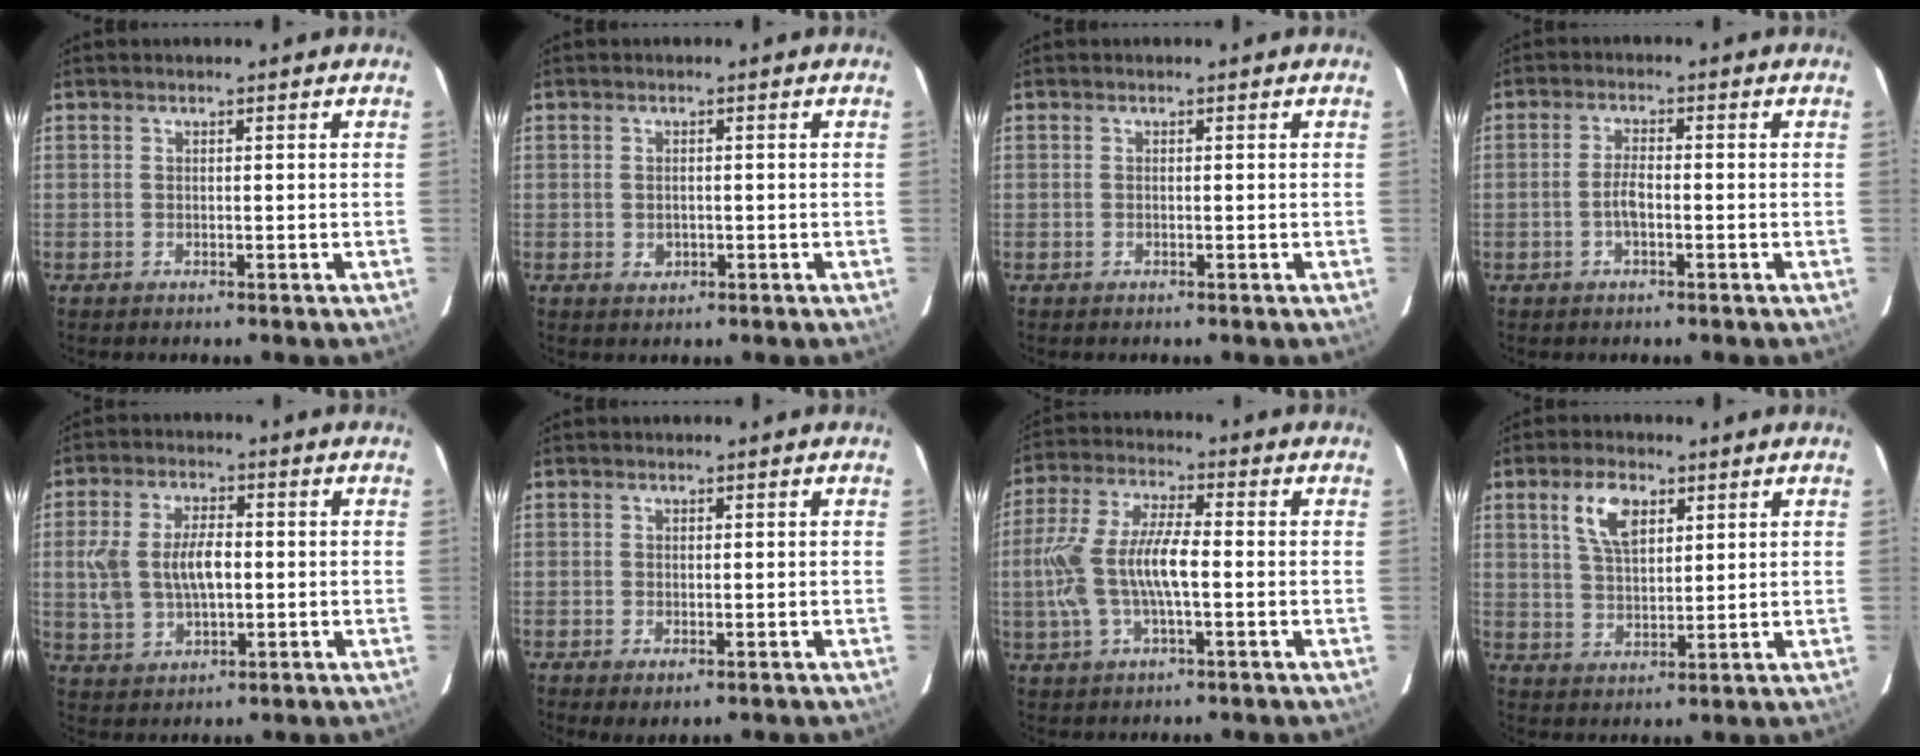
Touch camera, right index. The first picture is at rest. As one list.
[{"total": 1.7, "force": [-0.3, 1.5, 0.8], "torque": [-0.014, 0.002, -0.002]}, {"total": 0.0}, {"total": 3.1, "force": [-1.1, 1.1, 2.8], "torque": [-0.057, 0.004, -0.019]}, {"total": 10.0, "force": [0.0, 5.9, 8.0], "torque": [-0.170, 0.011, 0.007]}, {"total": 0.7, "force": [-0.2, 0.3, 0.6], "torque": [-0.013, -0.002, -0.004]}, {"total": 12.0, "force": [-1.5, 4.0, 11.3], "torque": [-0.241, 0.006, -0.029]}, {"total": 7.4, "force": [3.5, 3.7, 5.4], "torque": [-0.101, 0.012, 0.070]}]